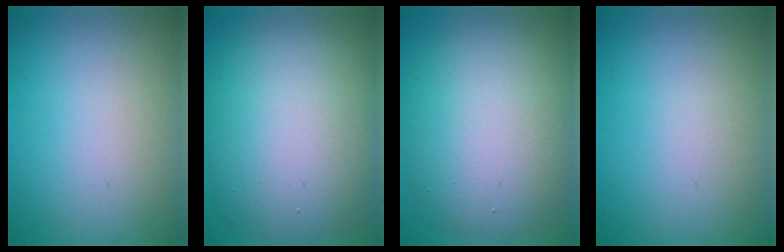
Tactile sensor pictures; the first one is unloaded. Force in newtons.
{"total": 11.8, "press": 11.8, "slide": 0.6}
{"total": 10.6, "press": 10.6, "slide": 0.8}
{"total": 0.0}